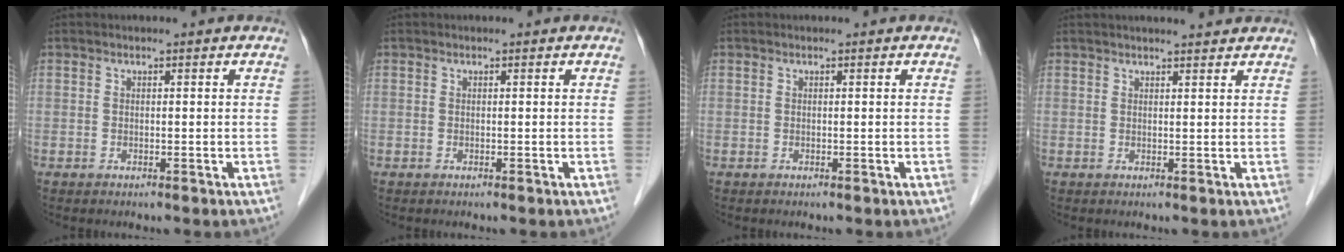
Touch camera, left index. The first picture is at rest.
{"total": 0.0}
{"total": 0.0}
{"total": 5.8, "force": [5.4, 0.4, 2.2], "torque": [-0.028, 0.023, 0.064]}